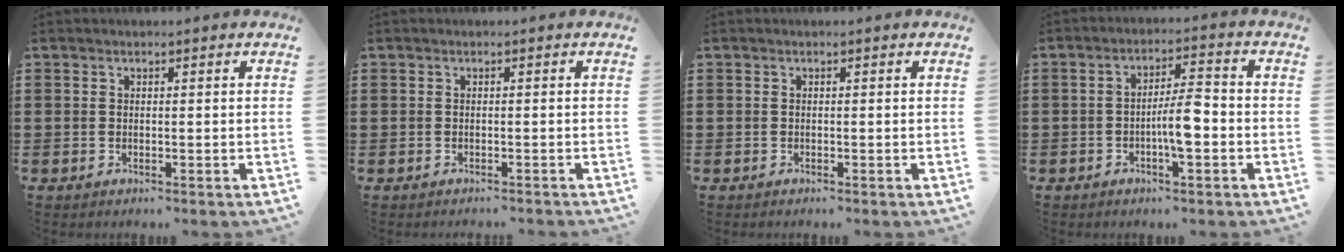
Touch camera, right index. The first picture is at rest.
{"total": 0.7, "force": [-0.7, 0.2, -0.1], "torque": [0.000, 0.002, -0.015]}
{"total": 0.0}
{"total": 6.1, "force": [-1.6, 1.4, 5.6], "torque": [-0.104, 0.008, -0.034]}